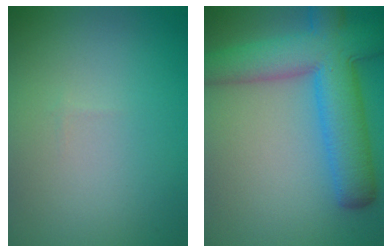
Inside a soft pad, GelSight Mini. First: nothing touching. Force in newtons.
{"total": 11.2, "press": 11.2, "slide": 0.4}